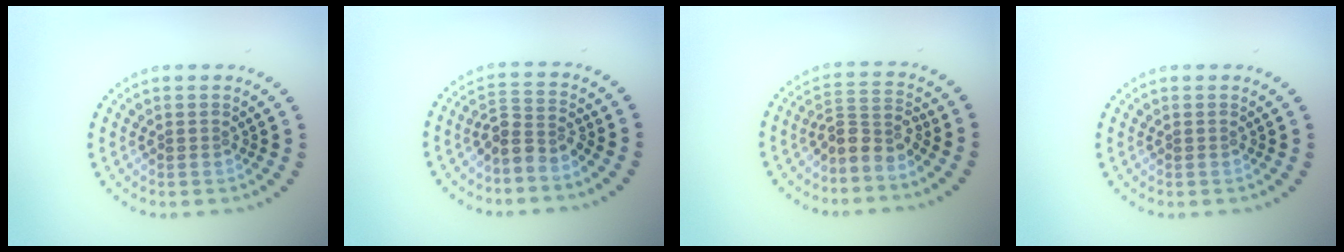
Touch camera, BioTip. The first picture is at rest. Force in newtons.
{"total": 2.5, "press": 1.9, "slide": 1.7}
{"total": 2.8, "press": 2.1, "slide": 1.9}
{"total": 0.0}